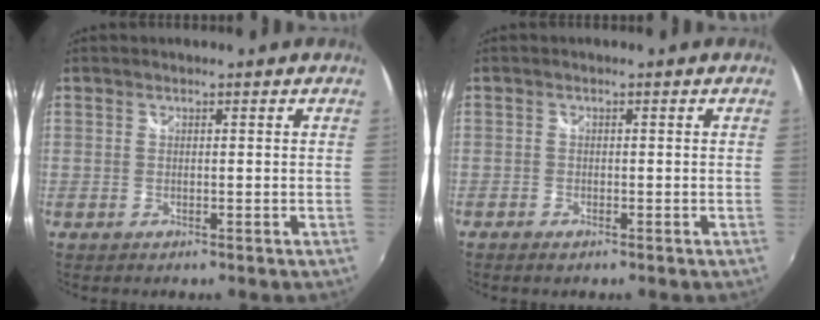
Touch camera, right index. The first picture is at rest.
{"total": 1.3, "force": [-1.0, 0.7, 0.4], "torque": [-0.011, -0.004, -0.021]}